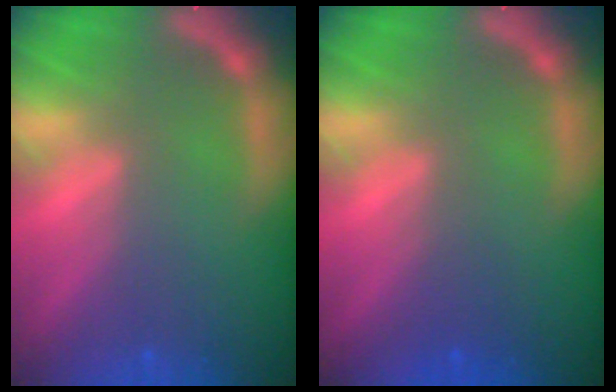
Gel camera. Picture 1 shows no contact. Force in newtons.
{"total": 1.5}